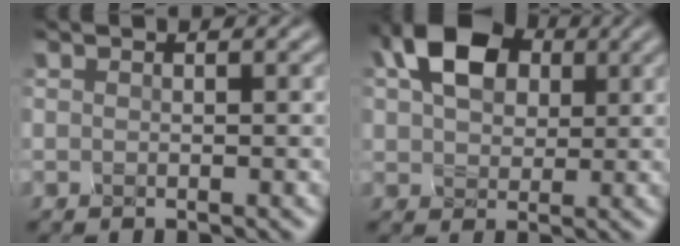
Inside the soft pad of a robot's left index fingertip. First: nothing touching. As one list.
[{"total": 4.6, "force": [2.4, 3.2, 2.4], "torque": [-0.074, 0.011, 0.064]}]